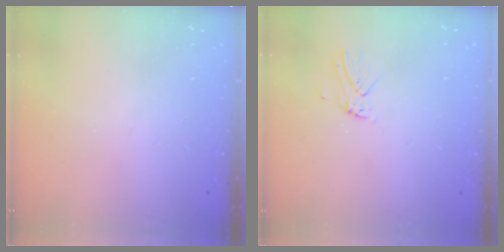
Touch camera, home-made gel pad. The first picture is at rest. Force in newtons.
{"total": 2.7, "press": 2.7, "slide": 0.3}